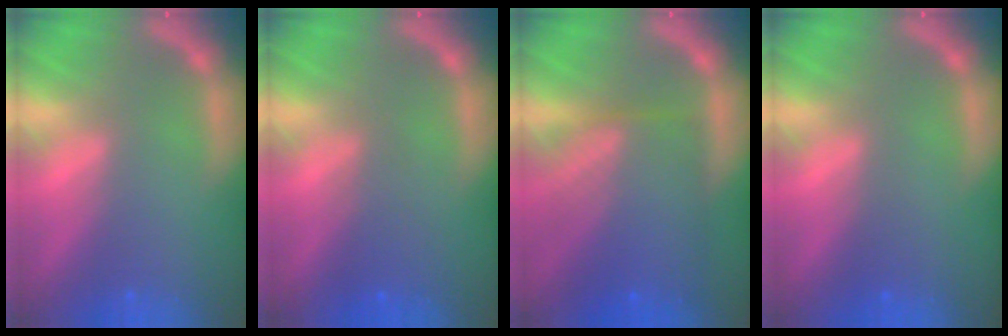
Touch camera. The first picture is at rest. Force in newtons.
{"total": 2.5}
{"total": 9.0}
{"total": 0.9}